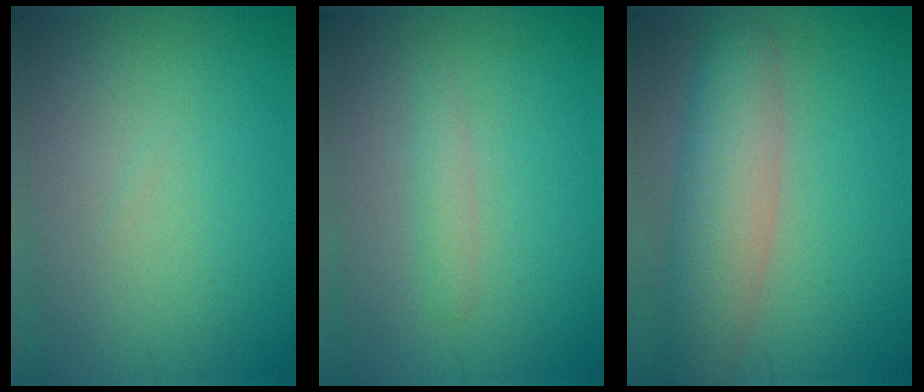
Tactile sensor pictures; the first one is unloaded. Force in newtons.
{"total": 1.3, "press": 1.3, "slide": 0.1}
{"total": 6.5, "press": 6.5, "slide": 0.2}